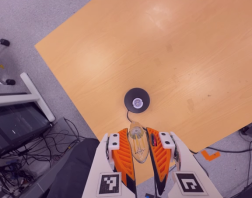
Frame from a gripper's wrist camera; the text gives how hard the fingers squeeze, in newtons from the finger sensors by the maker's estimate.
{"total": 21.7, "left": 24.2, "right": 19.3}